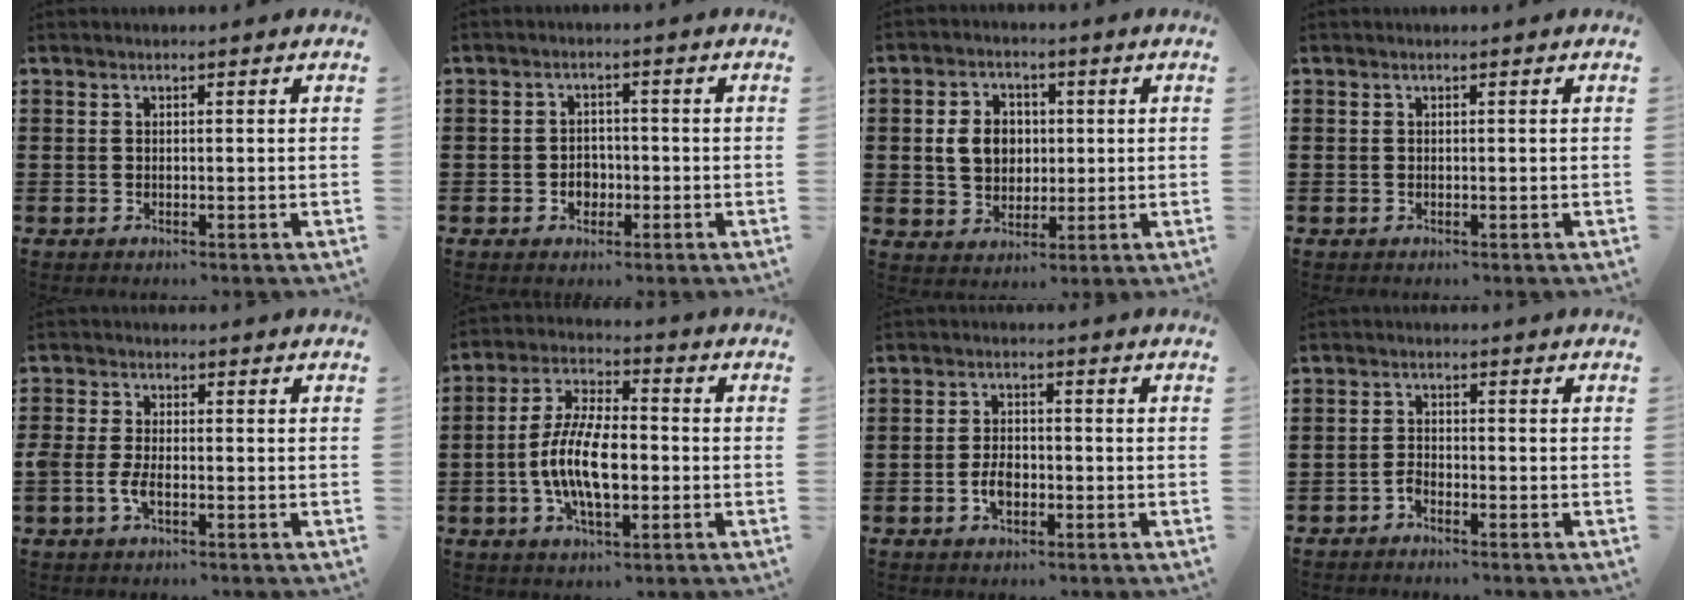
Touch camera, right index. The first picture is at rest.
{"total": 2.7, "force": [-0.9, 2.2, 1.4], "torque": [-0.031, 0.004, -0.019]}
{"total": 6.5, "force": [0.5, 5.4, 3.7], "torque": [-0.087, 0.011, 0.004]}
{"total": 0.0}
{"total": 3.5, "force": [-1.1, 1.6, 2.9], "torque": [-0.065, -0.003, -0.022]}
{"total": 10.8, "force": [-1.9, 4.6, 9.5], "torque": [-0.216, -0.007, -0.043]}
{"total": 3.6, "force": [-1.2, 2.1, 2.7], "torque": [-0.066, -0.001, -0.025]}
{"total": 1.7, "force": [-1.4, 0.6, 0.7], "torque": [-0.019, 0.001, -0.028]}